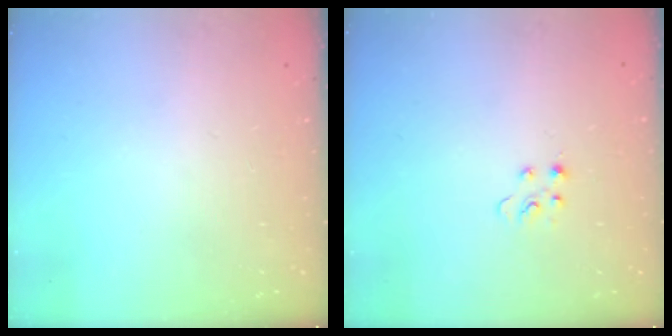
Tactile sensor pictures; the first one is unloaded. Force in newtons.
{"total": 2.7, "press": 2.7, "slide": 0.4}